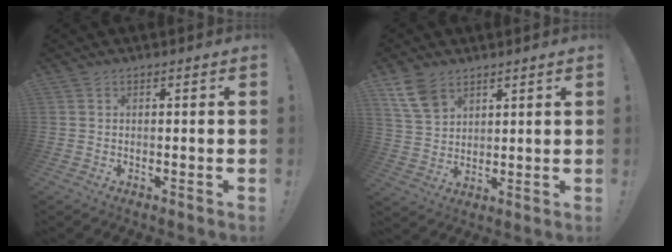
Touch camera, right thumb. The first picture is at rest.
{"total": 9.4, "force": [6.0, 5.8, 4.5], "torque": [-0.080, -0.022, 0.121]}